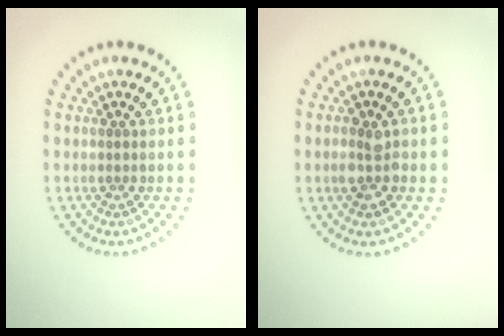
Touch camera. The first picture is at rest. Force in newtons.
{"total": 2.3, "press": 2.2, "slide": 0.3}